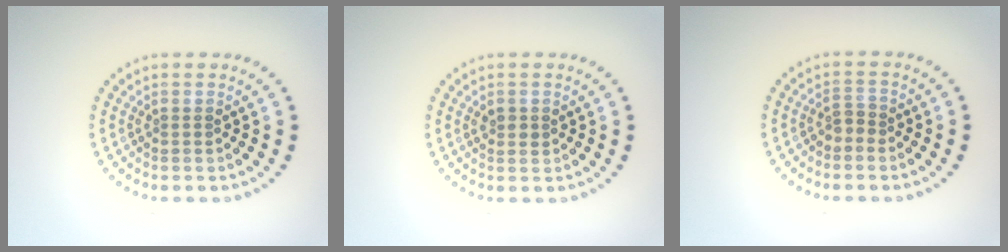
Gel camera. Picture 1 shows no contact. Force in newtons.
{"total": 1.1, "press": 1.1, "slide": 0.1}
{"total": 1.3, "press": 1.0, "slide": 0.8}